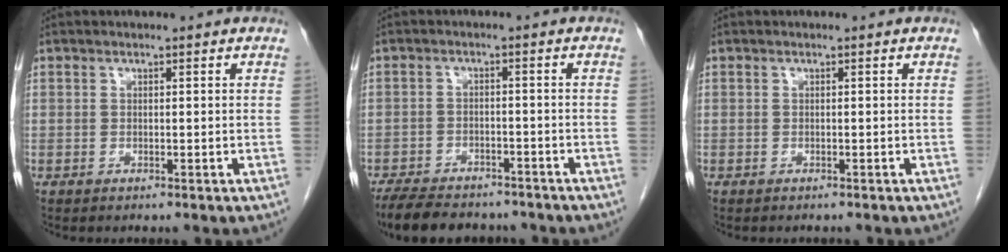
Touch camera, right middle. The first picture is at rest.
{"total": 12.3, "force": [-10.4, 4.3, 4.9], "torque": [-0.094, -0.003, -0.148]}
{"total": 1.2, "force": [-1.1, 0.4, 0.4], "torque": [-0.010, -0.003, -0.011]}